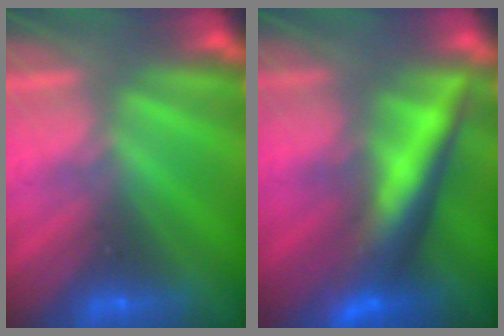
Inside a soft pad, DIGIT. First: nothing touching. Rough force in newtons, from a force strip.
{"total": 5.9}